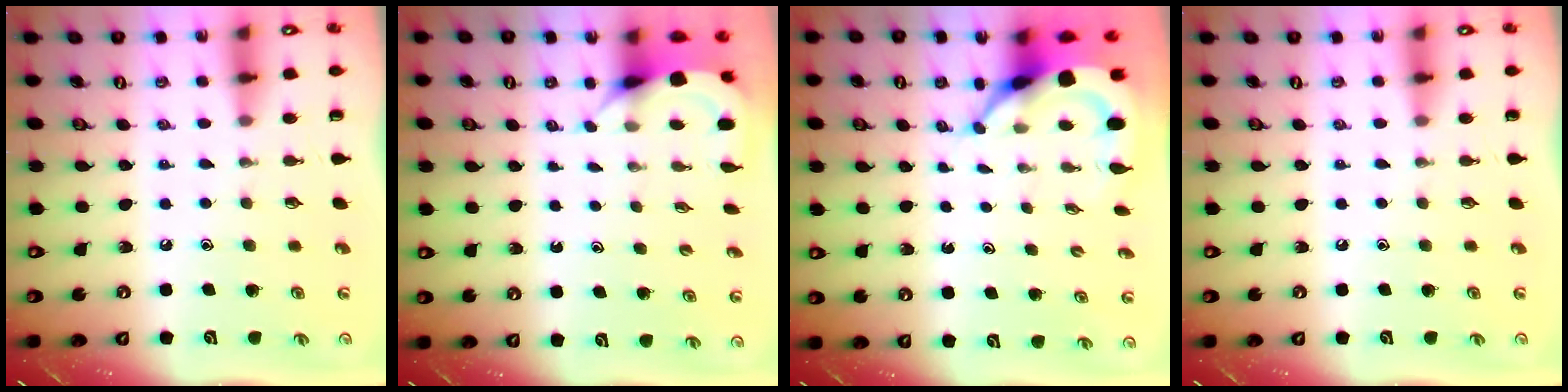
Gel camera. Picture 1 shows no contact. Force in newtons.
{"total": 4.5, "press": 4.5, "slide": 0.2}
{"total": 5.9, "press": 5.8, "slide": 0.7}
{"total": 0.0}